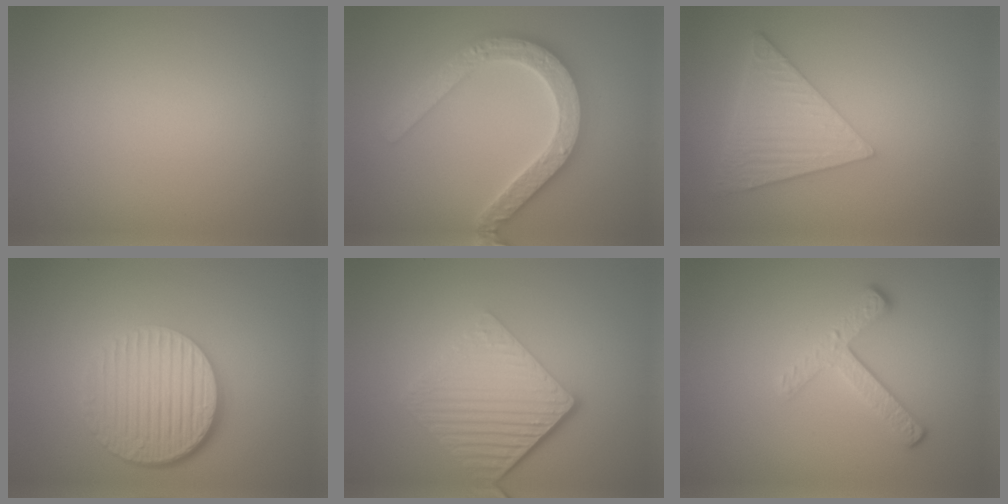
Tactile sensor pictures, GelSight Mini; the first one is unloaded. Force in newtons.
{"total": 5.3, "press": 5.2, "slide": 1.0}
{"total": 6.1, "press": 4.6, "slide": 4.0}
{"total": 6.9, "press": 4.5, "slide": 5.3}
{"total": 6.7, "press": 4.4, "slide": 5.1}
{"total": 3.4, "press": 2.5, "slide": 2.3}